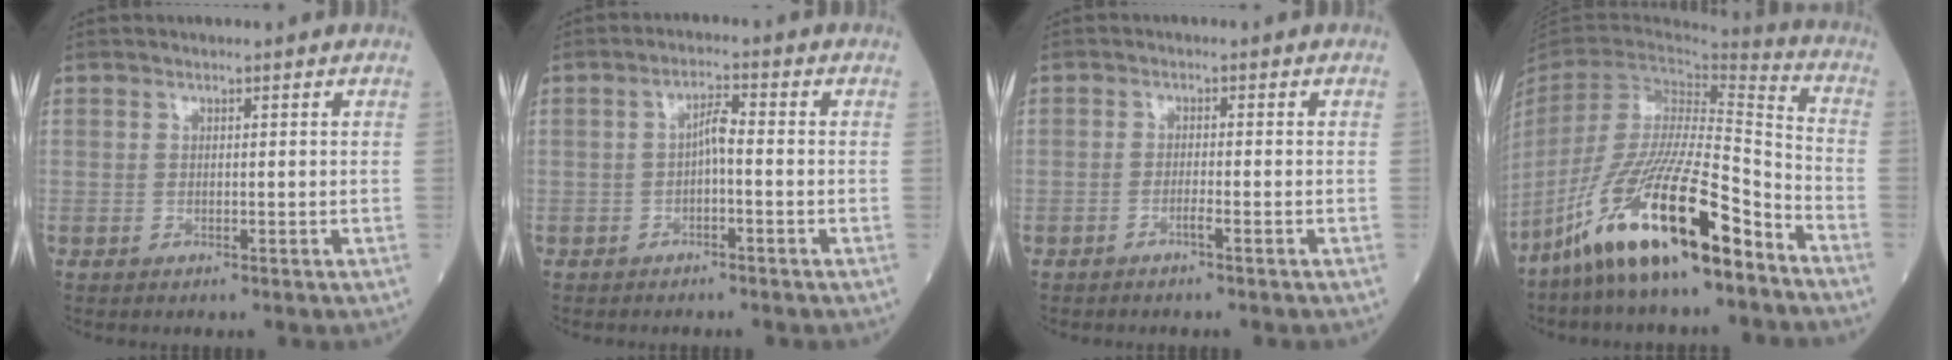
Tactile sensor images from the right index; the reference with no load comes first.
{"total": 2.7, "force": [-0.6, 0.5, 2.5], "torque": [-0.043, 0.008, -0.012]}
{"total": 1.4, "force": [-1.0, -0.2, 0.9], "torque": [-0.017, 0.001, -0.021]}
{"total": 20.3, "force": [-13.9, 2.6, 14.6], "torque": [-0.285, -0.037, -0.259]}